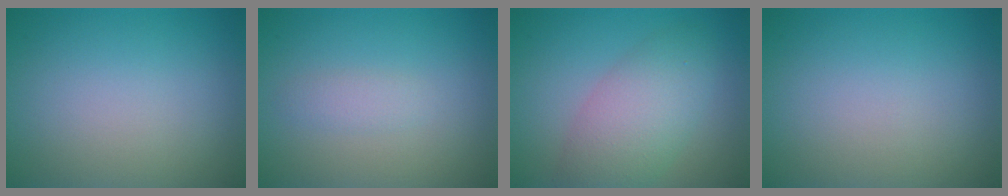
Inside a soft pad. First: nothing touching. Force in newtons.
{"total": 1.1, "press": 1.1, "slide": 0.0}
{"total": 5.3, "press": 5.3, "slide": 0.2}
{"total": 0.0}